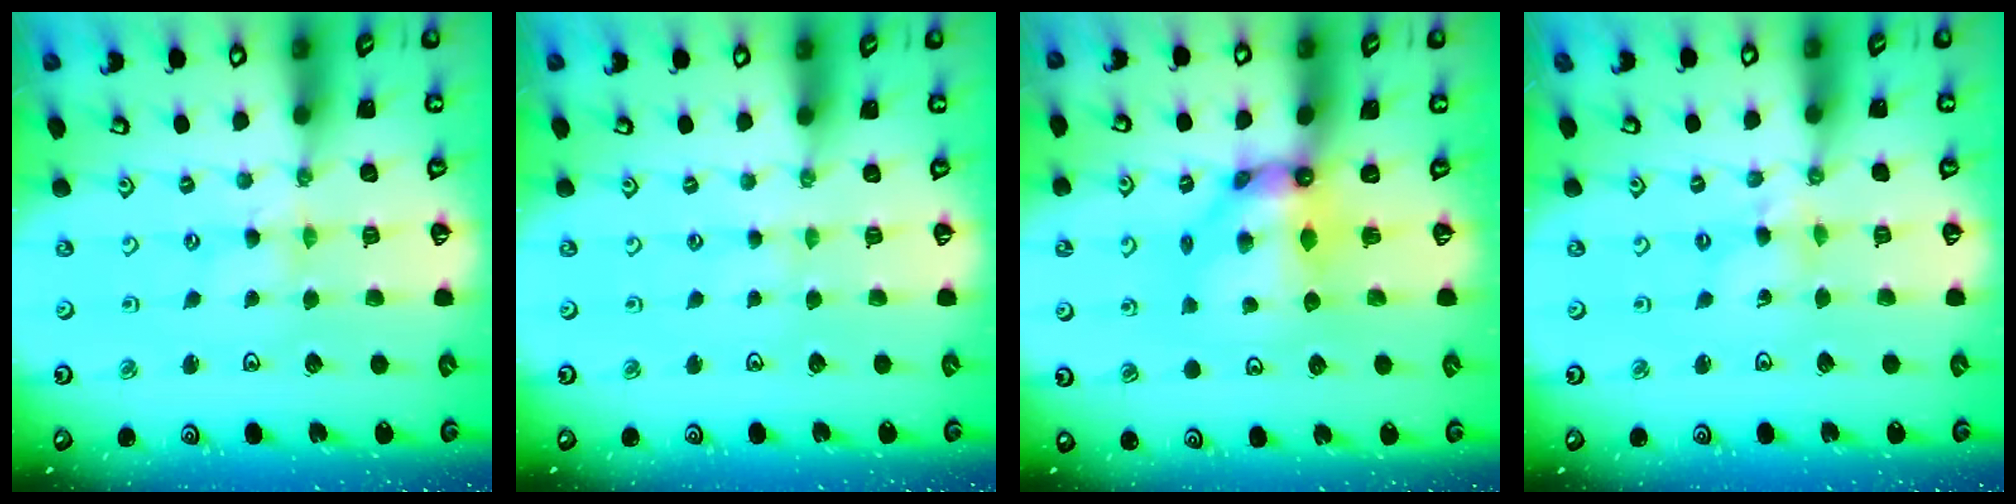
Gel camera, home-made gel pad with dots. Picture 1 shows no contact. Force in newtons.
{"total": 0.0}
{"total": 9.1, "press": 9.0, "slide": 0.8}
{"total": 2.9, "press": 2.8, "slide": 0.2}